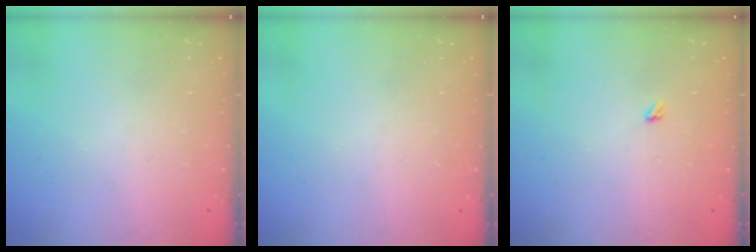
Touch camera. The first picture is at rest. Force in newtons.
{"total": 0.0}
{"total": 2.4, "press": 2.4, "slide": 0.4}